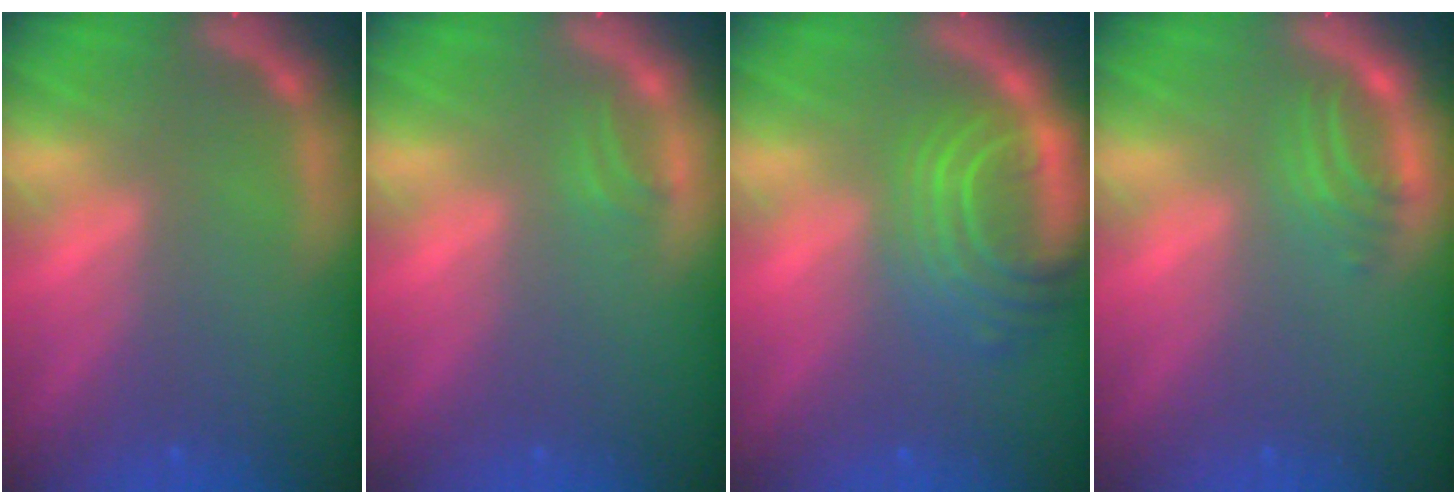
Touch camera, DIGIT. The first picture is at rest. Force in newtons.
{"total": 0.9}
{"total": 7.5}
{"total": 2.5}